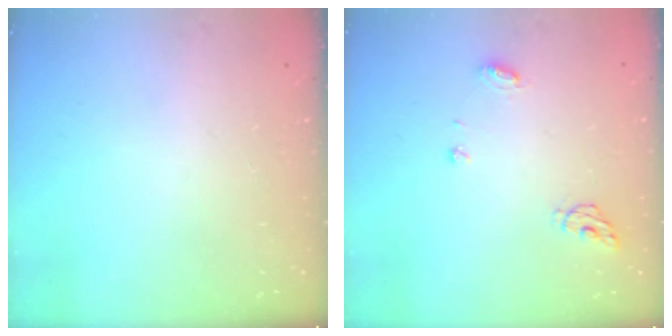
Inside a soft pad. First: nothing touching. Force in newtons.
{"total": 6.0, "press": 6.0, "slide": 0.7}